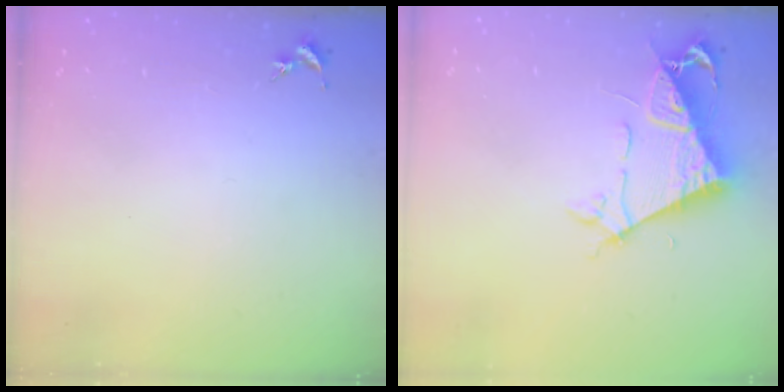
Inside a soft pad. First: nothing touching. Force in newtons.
{"total": 7.2, "press": 7.2, "slide": 0.9}